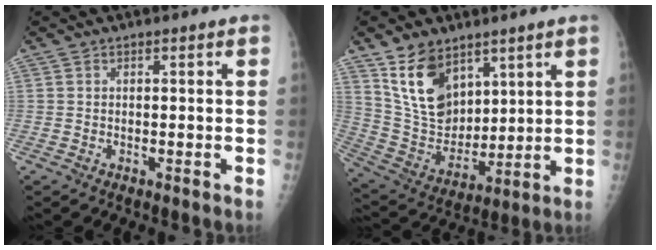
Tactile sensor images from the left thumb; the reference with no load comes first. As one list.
[{"total": 14.3, "force": [8.4, 9.0, 7.2], "torque": [-0.090, -0.052, 0.178]}]